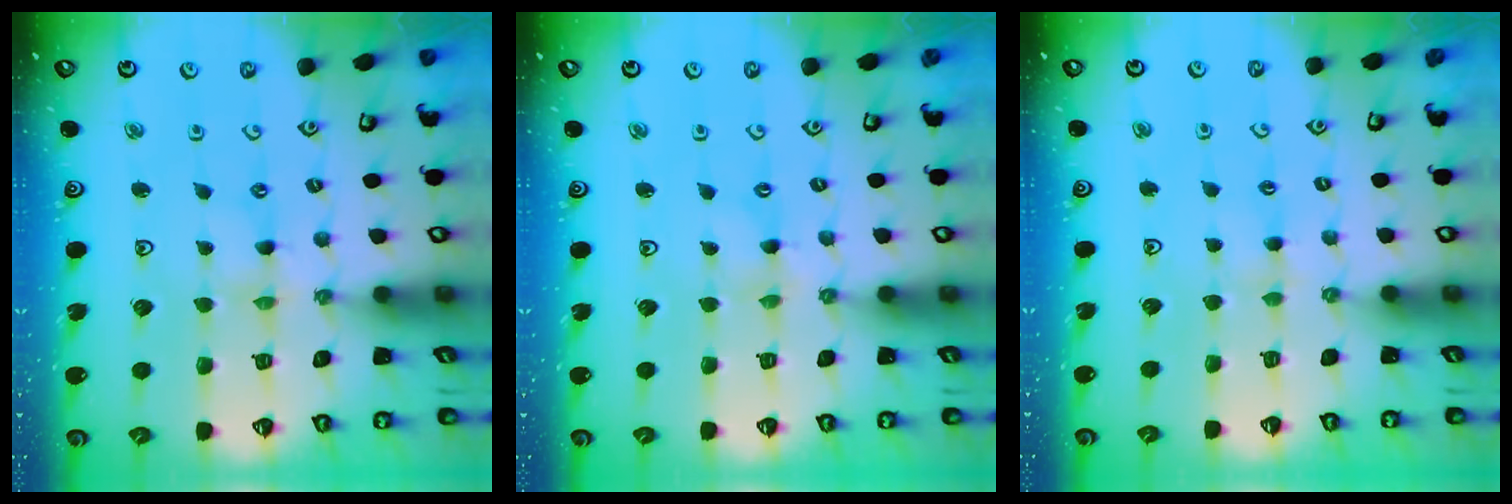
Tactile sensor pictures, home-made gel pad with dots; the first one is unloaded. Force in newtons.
{"total": 0.0}
{"total": 1.9, "press": 1.9, "slide": 0.4}